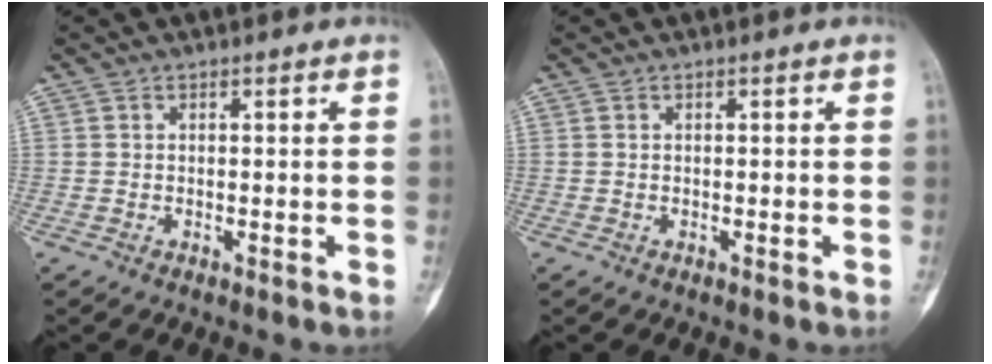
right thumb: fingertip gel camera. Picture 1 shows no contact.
{"total": 0.0}